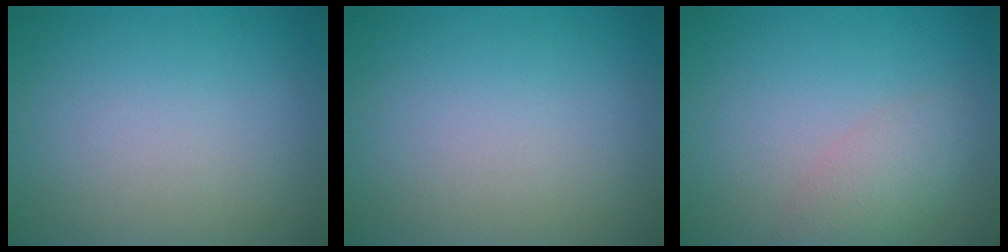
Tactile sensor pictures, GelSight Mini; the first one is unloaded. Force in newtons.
{"total": 0.0}
{"total": 2.7, "press": 2.7, "slide": 0.2}